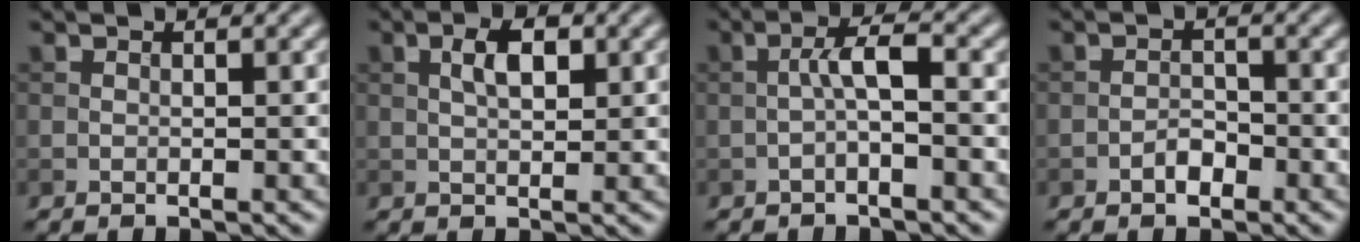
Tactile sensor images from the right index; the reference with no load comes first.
{"total": 2.8, "force": [0.8, 1.3, 2.4], "torque": [-0.044, 0.004, 0.012]}
{"total": 2.6, "force": [-0.6, 0.5, 2.5], "torque": [-0.047, 0.014, -0.016]}
{"total": 1.6, "force": [-1.0, 0.9, 0.9], "torque": [-0.013, 0.005, -0.020]}